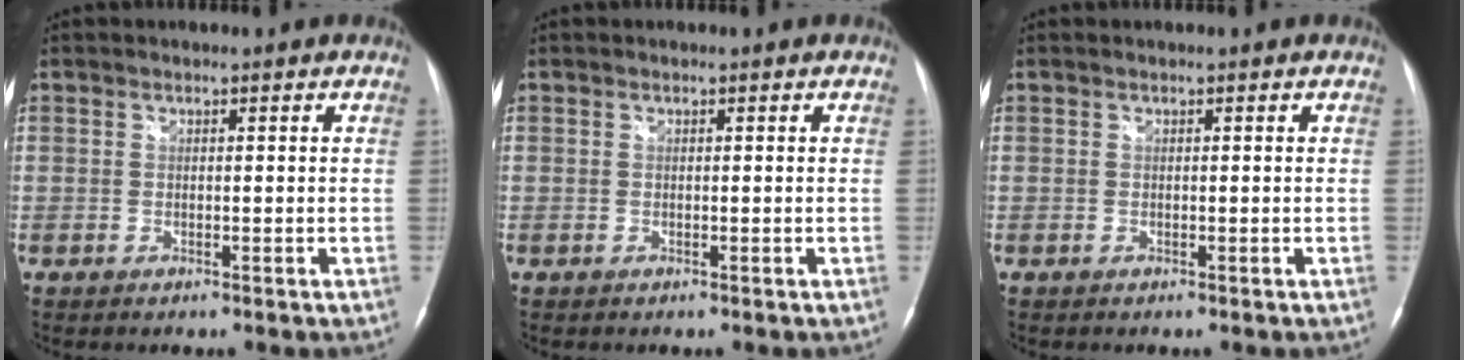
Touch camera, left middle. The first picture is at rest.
{"total": 0.0}
{"total": 0.0}